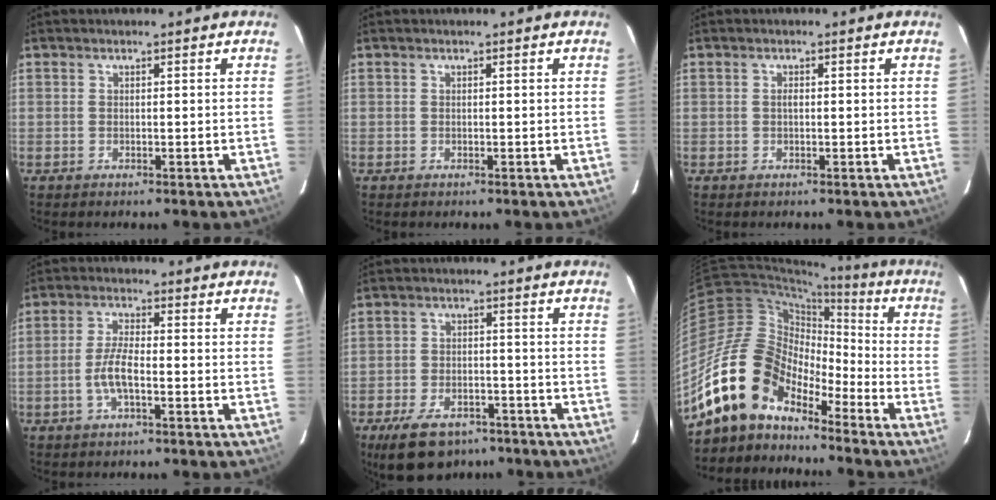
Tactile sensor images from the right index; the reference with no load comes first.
{"total": 0.0}
{"total": 0.7, "force": [0.0, 0.4, 0.6], "torque": [-0.011, 0.003, -0.002]}
{"total": 5.1, "force": [-1.8, 1.3, 4.6], "torque": [-0.098, 0.005, -0.035]}
{"total": 12.4, "force": [-8.6, 6.5, 6.2], "torque": [-0.144, -0.001, -0.132]}
{"total": 16.1, "force": [-12.1, 8.2, 6.7], "torque": [-0.127, 0.018, -0.234]}